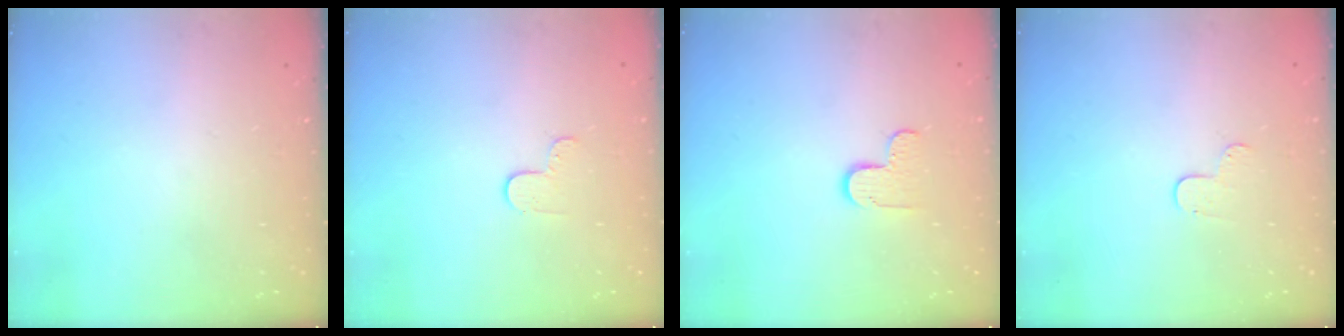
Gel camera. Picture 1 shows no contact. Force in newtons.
{"total": 3.7, "press": 3.6, "slide": 0.3}
{"total": 5.7, "press": 5.7, "slide": 0.5}
{"total": 4.1, "press": 4.1, "slide": 0.4}